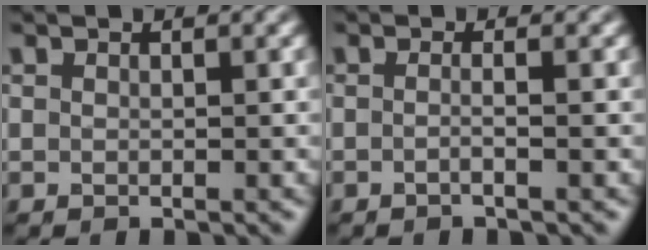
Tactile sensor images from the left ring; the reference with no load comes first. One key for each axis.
{"total": 1.5, "fx": -0.2, "fy": 0.5, "fz": 1.3, "tx": -0.014, "ty": -0.010, "tz": -0.014}